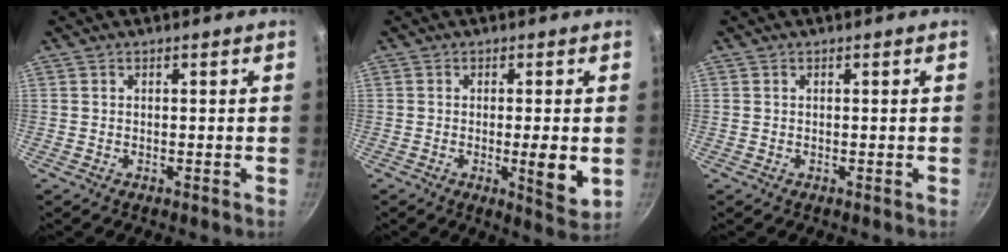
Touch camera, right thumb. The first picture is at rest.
{"total": 6.8, "force": [-0.9, 1.4, 6.5], "torque": [-0.096, -0.014, -0.011]}
{"total": 0.0}